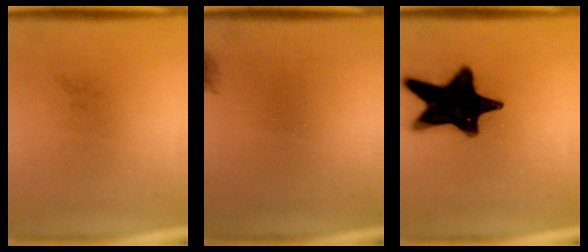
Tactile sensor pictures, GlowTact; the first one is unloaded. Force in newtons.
{"total": 1.1}
{"total": 19.7}